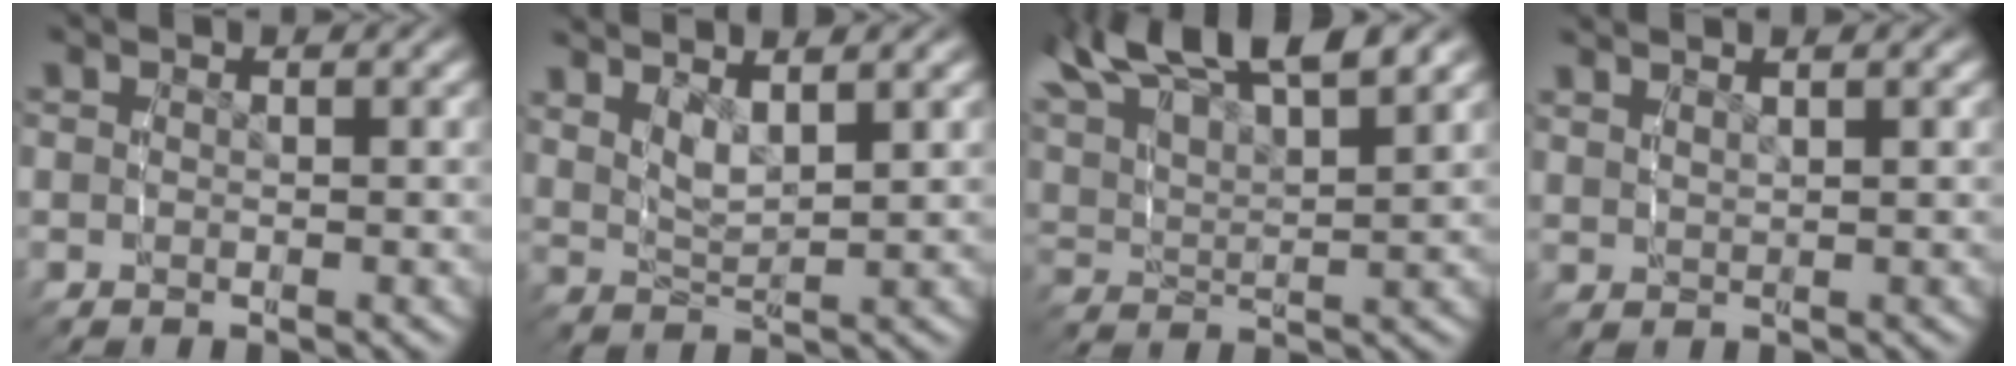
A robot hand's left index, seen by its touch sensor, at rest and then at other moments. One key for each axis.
{"total": 5.2, "fx": 2.2, "fy": 3.1, "fz": 3.5, "tx": -0.076, "ty": -0.004, "tz": 0.034}
{"total": 9.7, "fx": 5.8, "fy": 5.6, "fz": 5.3, "tx": -0.114, "ty": 0.022, "tz": 0.077}
{"total": 2.5, "fx": 1.9, "fy": 0.9, "fz": 1.4, "tx": -0.024, "ty": 0.005, "tz": 0.034}